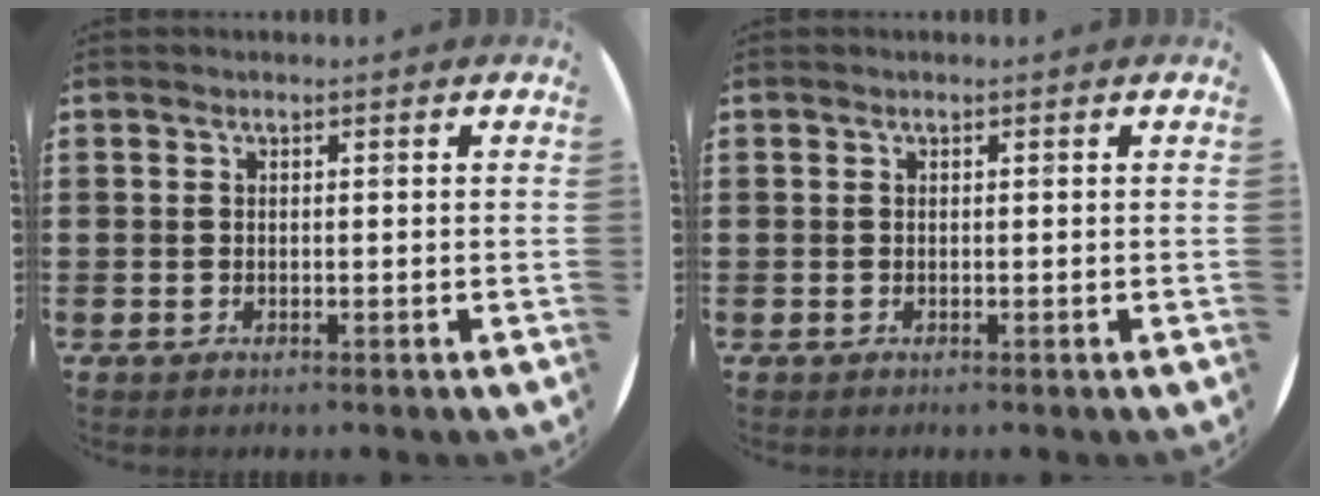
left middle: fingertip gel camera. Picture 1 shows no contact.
{"total": 0.0}